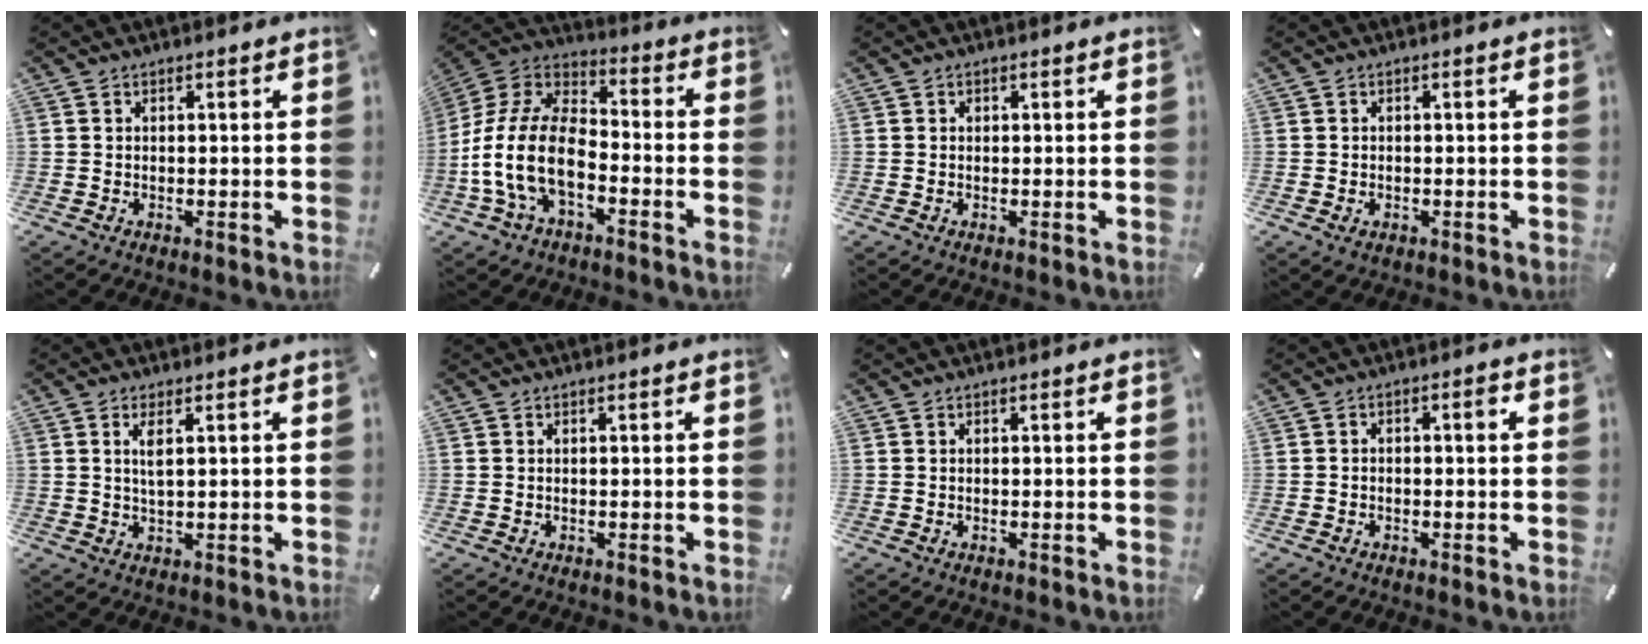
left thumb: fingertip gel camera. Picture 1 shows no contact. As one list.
[{"total": 15.4, "force": [-6.8, 8.9, 10.6], "torque": [-0.233, 0.021, -0.126]}, {"total": 0.5, "force": [0.0, 0.5, 0.1], "torque": [-0.001, 0.005, -0.002]}, {"total": 1.5, "force": [-0.6, 1.0, 0.9], "torque": [-0.017, 0.003, -0.011]}, {"total": 3.3, "force": [1.0, 0.9, 3.0], "torque": [-0.071, 0.001, 0.013]}, {"total": 0.0}, {"total": 0.0}, {"total": 2.1, "force": [-0.5, 0.9, 1.8], "torque": [-0.035, 0.010, -0.014]}]